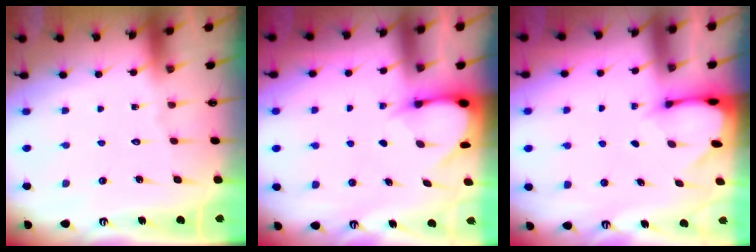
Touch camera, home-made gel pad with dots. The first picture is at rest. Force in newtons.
{"total": 3.8, "press": 3.8, "slide": 0.4}
{"total": 2.0, "press": 2.0, "slide": 0.1}